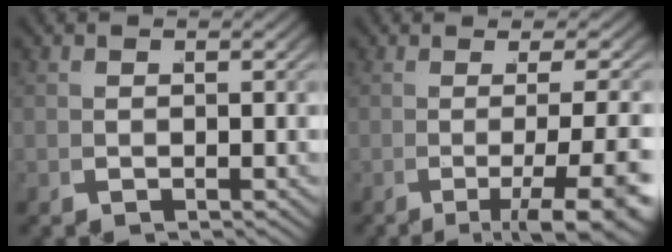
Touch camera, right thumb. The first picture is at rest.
{"total": 6.9, "force": [-1.9, 2.5, 6.1], "torque": [-0.095, -0.014, -0.018]}